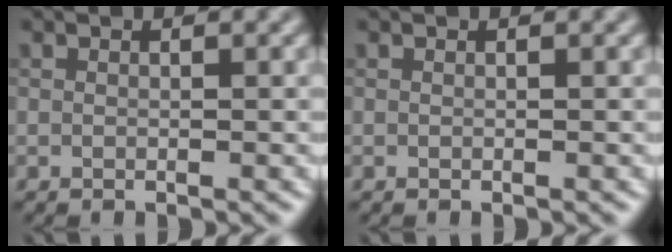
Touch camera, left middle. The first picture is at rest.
{"total": 0.0}